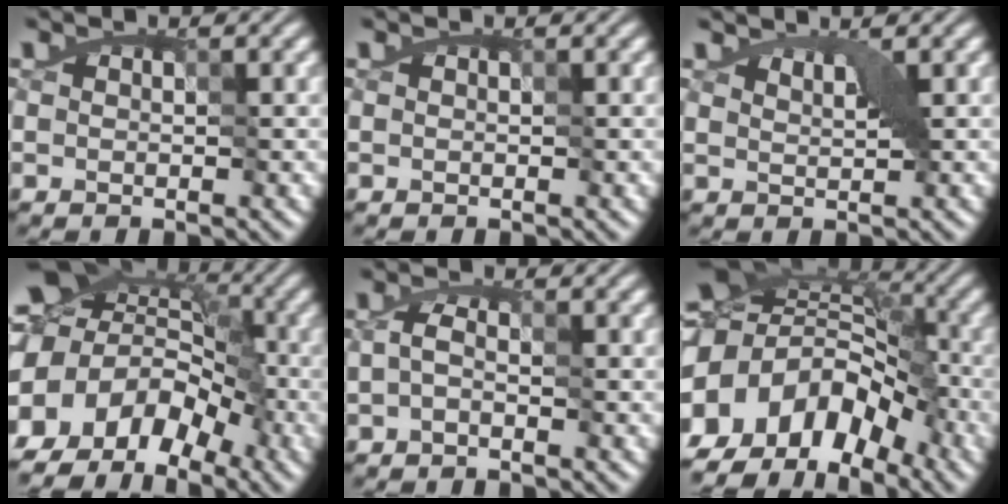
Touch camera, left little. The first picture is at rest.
{"total": 0.0}
{"total": 1.8, "force": [1.2, 0.7, 1.2], "torque": [-0.023, 0.007, 0.017]}
{"total": 12.6, "force": [-5.1, 9.3, 6.8], "torque": [-0.108, -0.019, -0.076]}
{"total": 1.9, "force": [-1.4, 0.8, 1.0], "torque": [-0.018, -0.005, -0.017]}
{"total": 14.9, "force": [-7.3, 10.0, 8.3], "torque": [-0.161, -0.010, -0.114]}